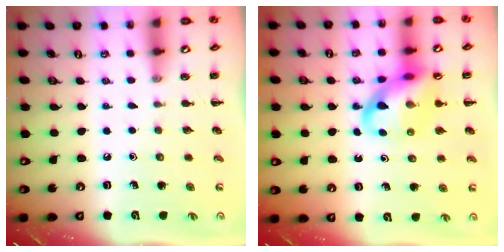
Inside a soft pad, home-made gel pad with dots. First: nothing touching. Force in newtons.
{"total": 14.5, "press": 14.4, "slide": 2.3}